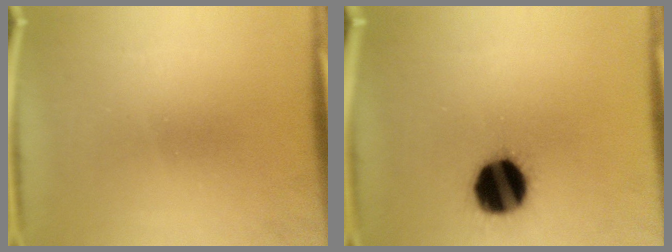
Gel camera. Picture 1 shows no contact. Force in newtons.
{"total": 17.1}